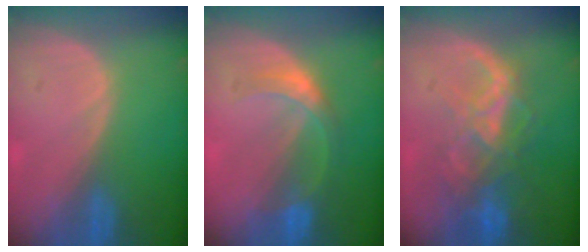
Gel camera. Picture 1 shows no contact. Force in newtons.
{"total": 5.3, "press": 4.9, "slide": 2.1}
{"total": 8.8, "press": 7.4, "slide": 4.7}